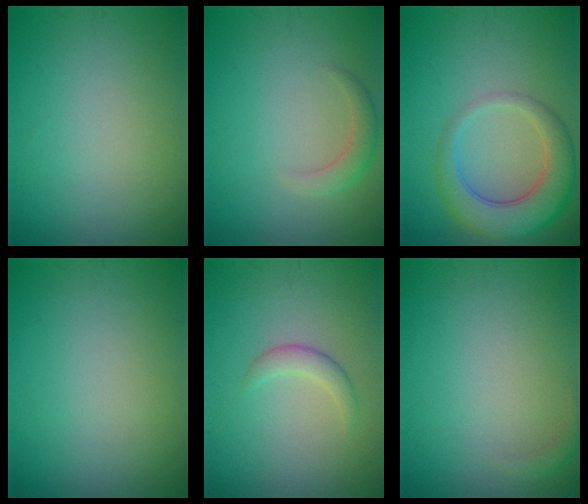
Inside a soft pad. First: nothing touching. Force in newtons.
{"total": 1.9, "press": 1.9, "slide": 0.0}
{"total": 5.8, "press": 5.8, "slide": 0.5}
{"total": 0.0}
{"total": 1.6, "press": 1.6, "slide": 0.1}
{"total": 1.0, "press": 1.0, "slide": 0.2}